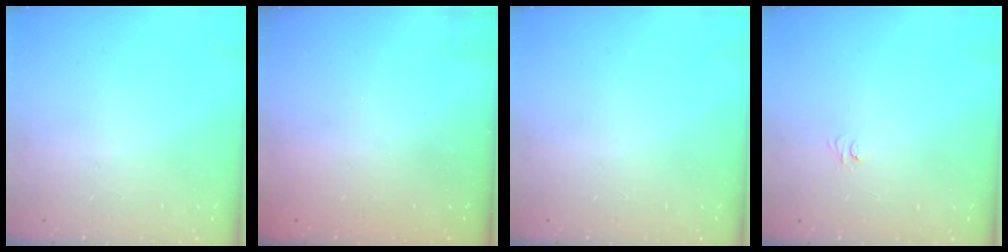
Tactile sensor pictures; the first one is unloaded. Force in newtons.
{"total": 2.4, "press": 2.3, "slide": 0.8}
{"total": 0.0}
{"total": 4.0, "press": 4.0, "slide": 0.4}